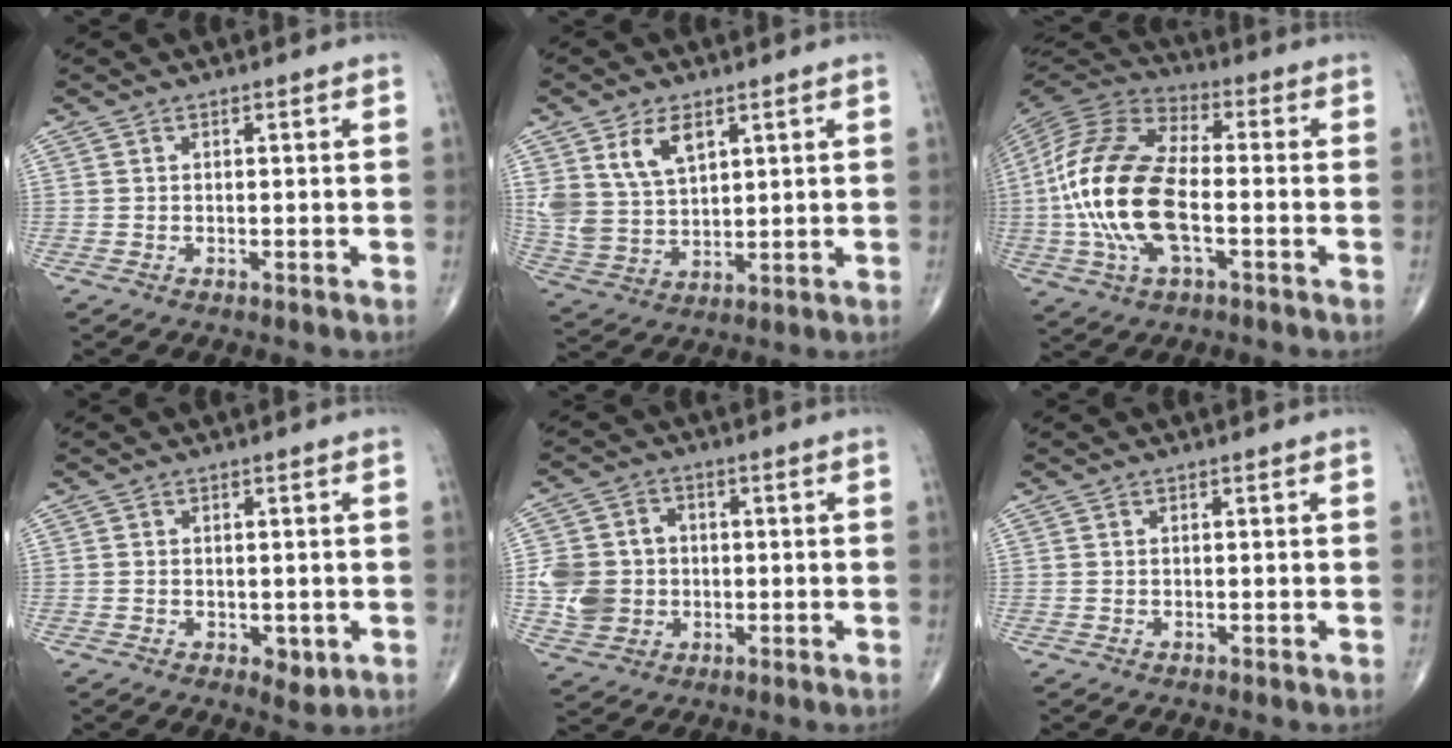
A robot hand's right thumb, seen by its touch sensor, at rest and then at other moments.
{"total": 9.9, "force": [4.8, 5.9, 6.4], "torque": [-0.112, -0.019, 0.105]}
{"total": 20.1, "force": [-2.8, 9.8, 17.3], "torque": [-0.368, 0.019, -0.056]}
{"total": 2.9, "force": [-0.6, 1.9, 2.2], "torque": [-0.017, -0.005, -0.001]}
{"total": 9.9, "force": [-0.7, 8.8, 4.6], "torque": [-0.068, 0.008, -0.009]}
{"total": 0.0}